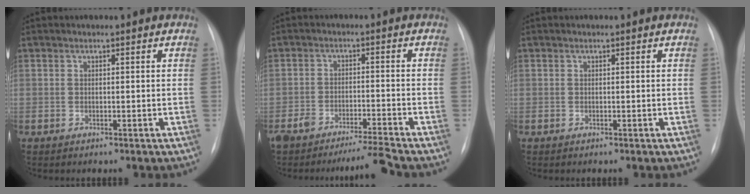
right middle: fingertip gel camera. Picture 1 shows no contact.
{"total": 5.4, "force": [-4.9, -0.8, 2.1], "torque": [-0.037, -0.008, -0.086]}
{"total": 0.0}